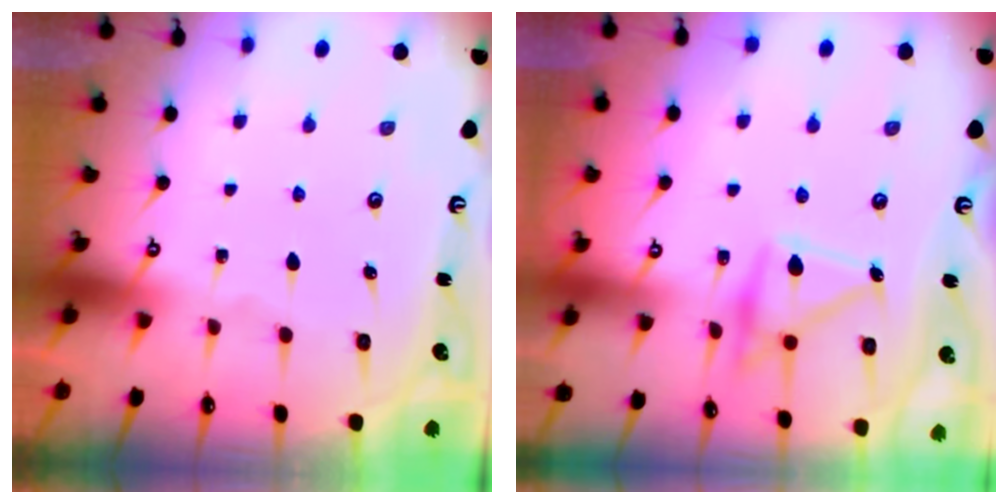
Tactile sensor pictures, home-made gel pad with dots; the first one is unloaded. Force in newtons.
{"total": 16.4, "press": 16.4, "slide": 0.8}